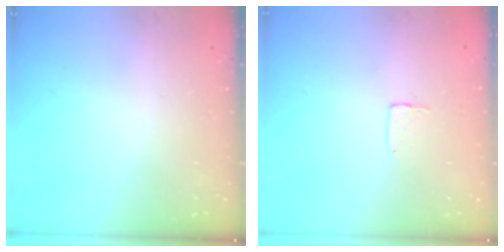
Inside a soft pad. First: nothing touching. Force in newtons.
{"total": 3.5, "press": 3.5, "slide": 0.2}